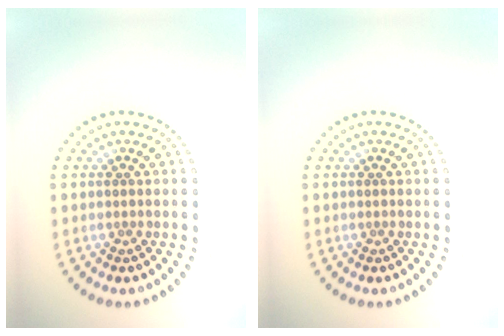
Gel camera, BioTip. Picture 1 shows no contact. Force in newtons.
{"total": 0.0}